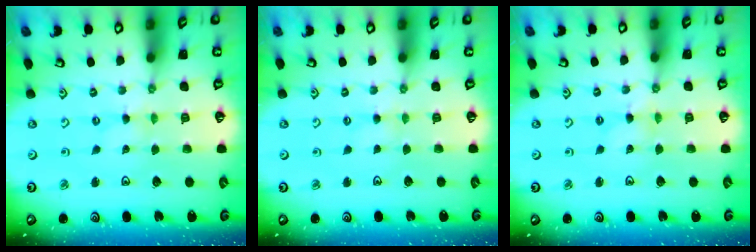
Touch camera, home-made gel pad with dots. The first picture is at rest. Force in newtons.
{"total": 1.8, "press": 1.8, "slide": 0.4}
{"total": 1.5, "press": 1.5, "slide": 0.1}